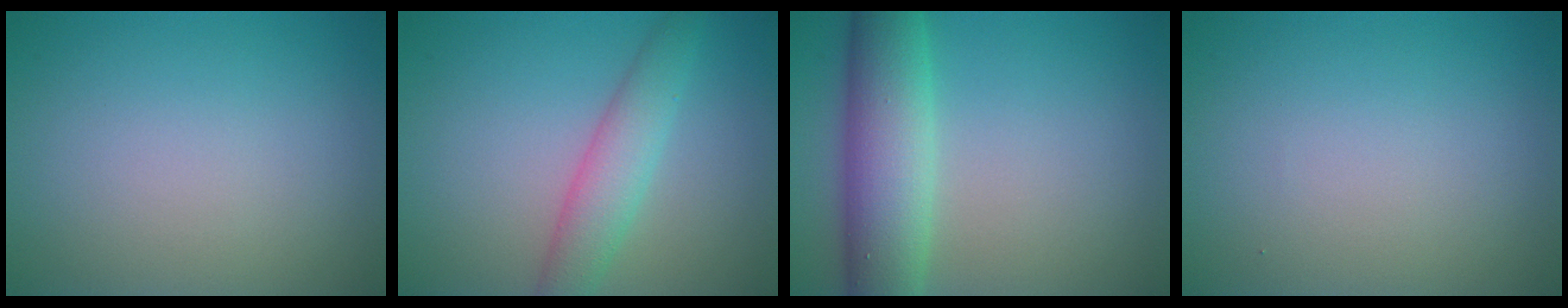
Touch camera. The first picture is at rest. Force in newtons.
{"total": 3.7, "press": 3.7, "slide": 0.1}
{"total": 7.3, "press": 7.3, "slide": 0.4}
{"total": 0.0}